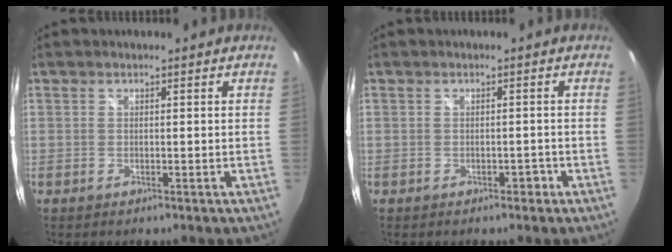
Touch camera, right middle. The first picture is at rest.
{"total": 1.3, "force": [-0.9, 0.9, 0.4], "torque": [-0.004, 0.000, -0.010]}